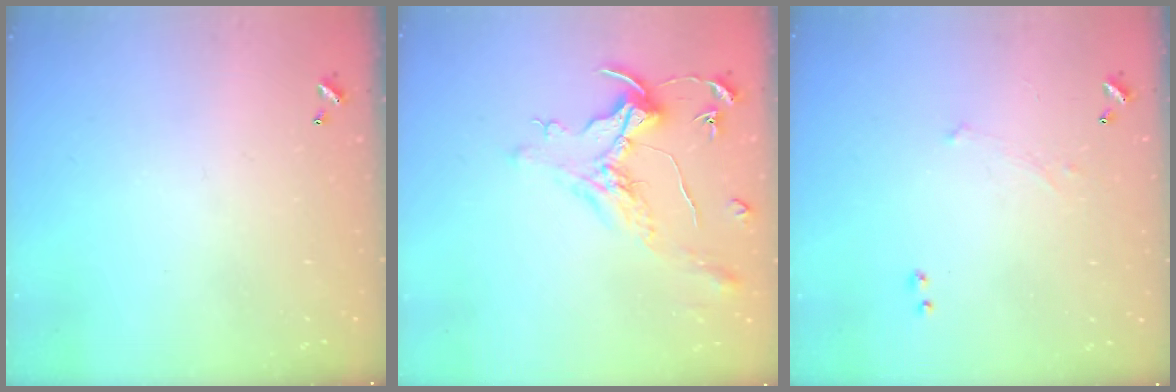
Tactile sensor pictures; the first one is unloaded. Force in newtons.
{"total": 1.5, "press": 1.3, "slide": 0.7}
{"total": 1.1, "press": 0.9, "slide": 0.7}